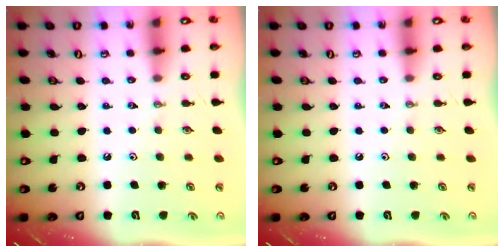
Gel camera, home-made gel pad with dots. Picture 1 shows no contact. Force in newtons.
{"total": 0.0}